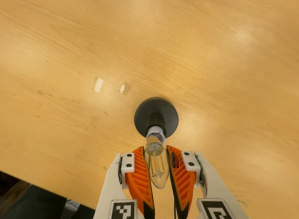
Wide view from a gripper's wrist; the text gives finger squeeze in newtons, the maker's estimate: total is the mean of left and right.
{"total": 21.4, "left": 24.7, "right": 18.1}